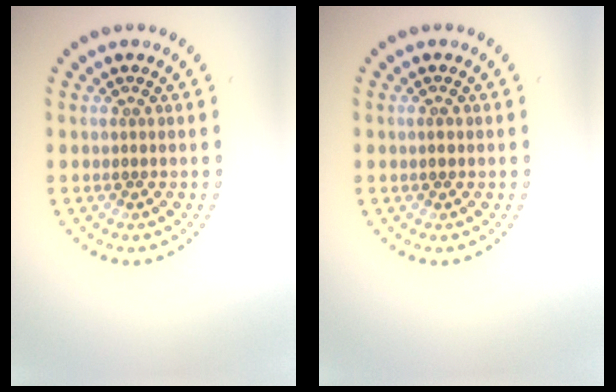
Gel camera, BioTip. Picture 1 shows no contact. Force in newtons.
{"total": 1.1, "press": 1.1, "slide": 0.1}